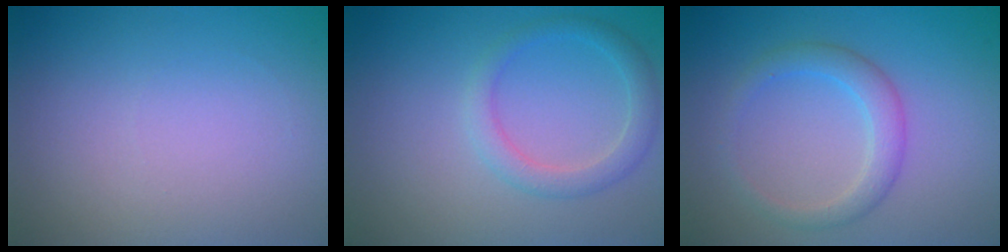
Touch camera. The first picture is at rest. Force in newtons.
{"total": 2.4, "press": 2.4, "slide": 0.2}
{"total": 2.8, "press": 2.8, "slide": 0.2}